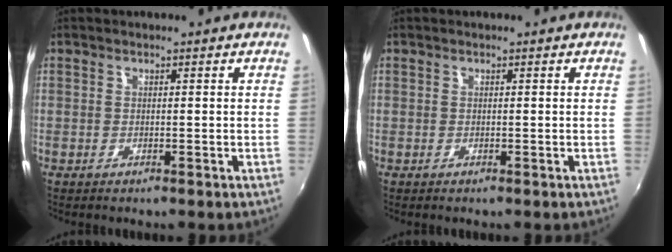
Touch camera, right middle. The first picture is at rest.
{"total": 0.0}